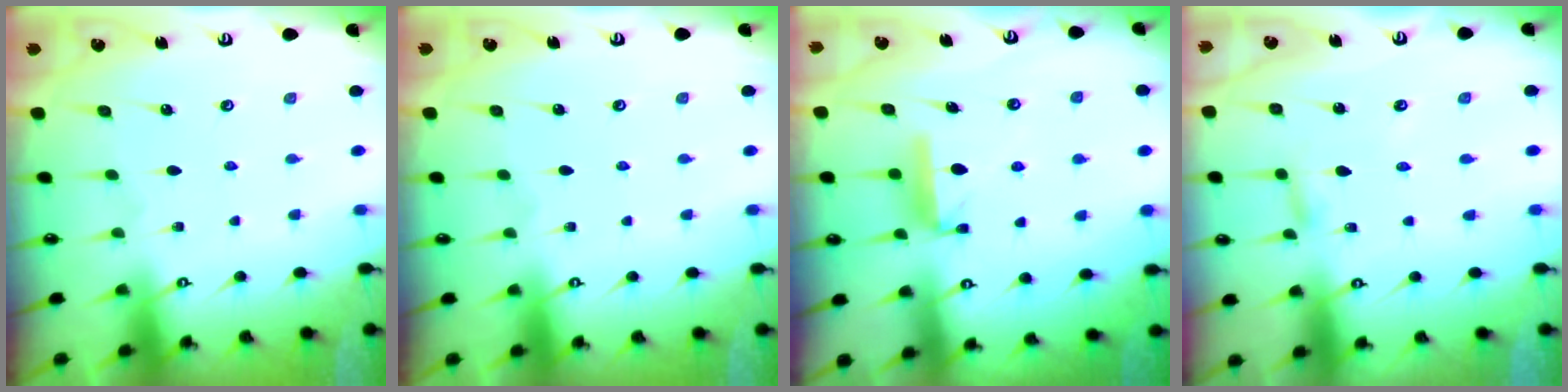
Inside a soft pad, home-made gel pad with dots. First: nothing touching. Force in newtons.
{"total": 0.0}
{"total": 9.1, "press": 9.1, "slide": 0.3}
{"total": 2.8, "press": 2.8, "slide": 0.2}